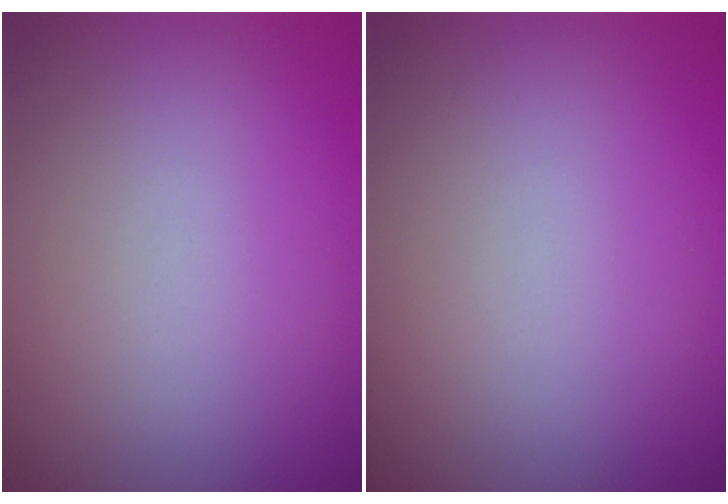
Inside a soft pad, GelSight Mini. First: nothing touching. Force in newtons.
{"total": 0.0}